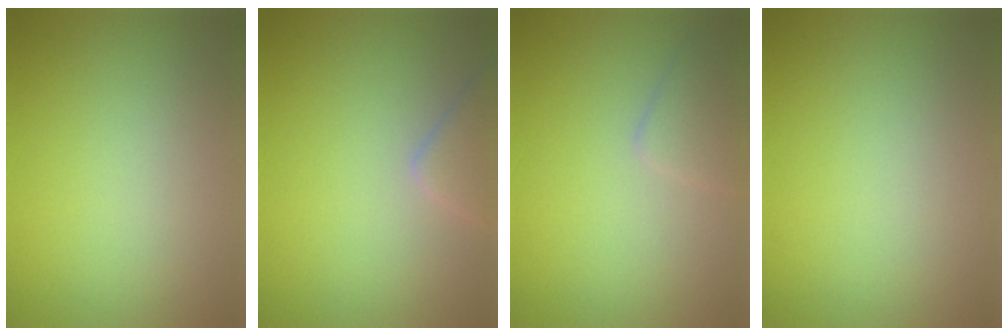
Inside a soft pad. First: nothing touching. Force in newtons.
{"total": 2.8, "press": 2.8, "slide": 0.2}
{"total": 1.9, "press": 1.9, "slide": 0.0}
{"total": 0.0}